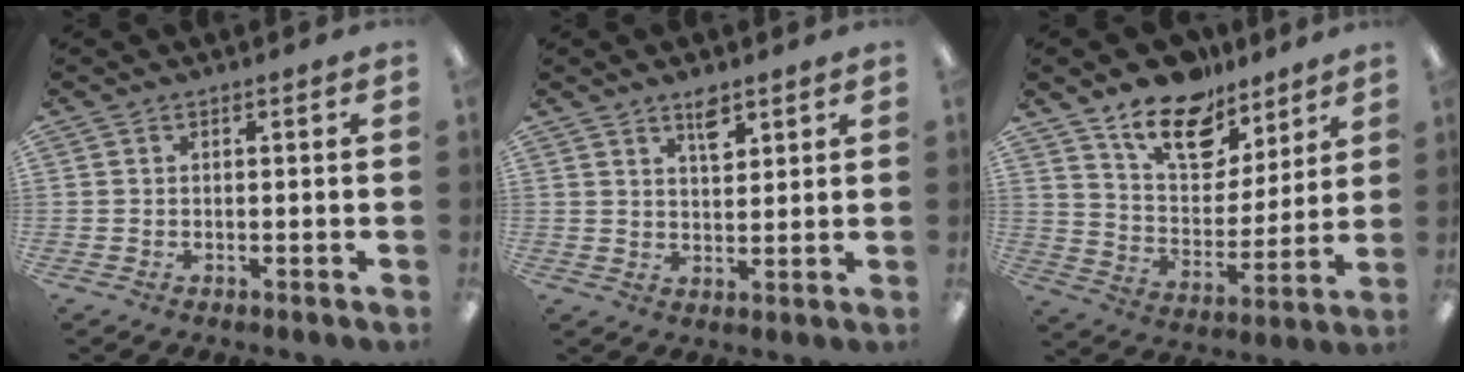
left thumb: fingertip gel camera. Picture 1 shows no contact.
{"total": 5.3, "force": [3.6, 2.3, 3.1], "torque": [-0.037, -0.017, 0.059]}
{"total": 15.5, "force": [11.5, 8.1, 6.6], "torque": [-0.111, -0.071, 0.206]}